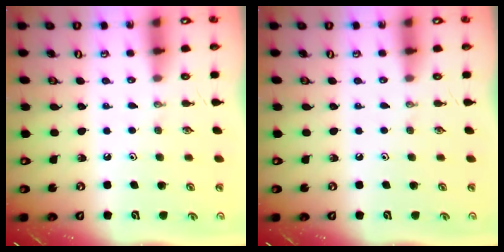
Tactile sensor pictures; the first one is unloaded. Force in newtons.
{"total": 0.0}